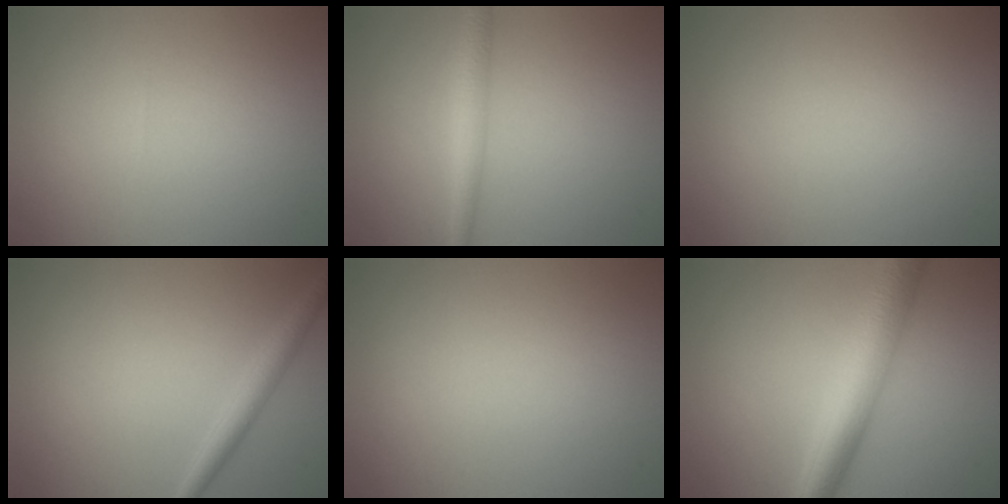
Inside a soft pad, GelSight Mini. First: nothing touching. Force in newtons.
{"total": 2.3, "press": 2.3, "slide": 0.0}
{"total": 0.0}
{"total": 2.3, "press": 2.3, "slide": 0.1}
{"total": 0.0}
{"total": 6.5, "press": 6.5, "slide": 0.0}